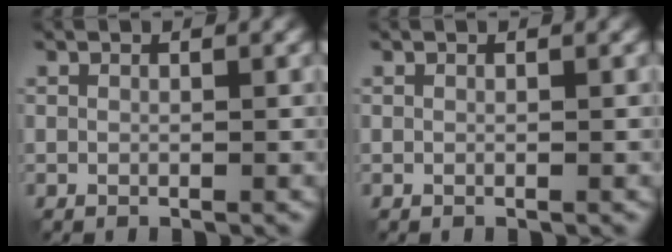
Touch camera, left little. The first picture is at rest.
{"total": 0.0}